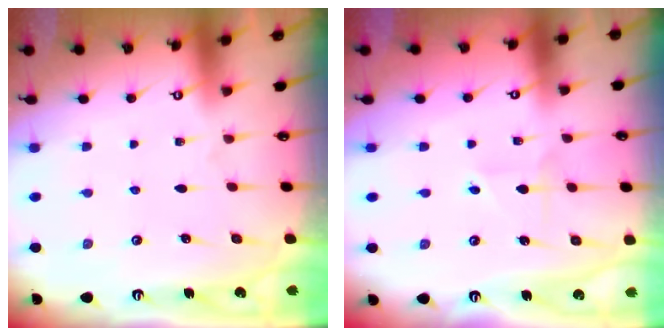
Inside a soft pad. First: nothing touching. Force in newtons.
{"total": 3.2, "press": 3.2, "slide": 0.5}